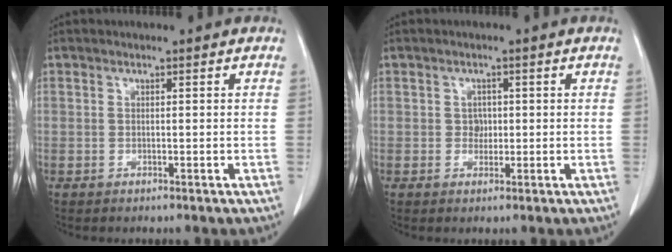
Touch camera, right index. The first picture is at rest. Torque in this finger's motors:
{"motor_torque": [0.05, -0.04, 0.00, 0.01]}